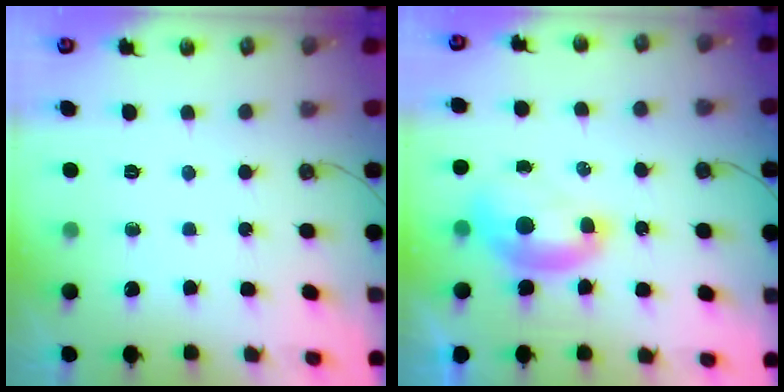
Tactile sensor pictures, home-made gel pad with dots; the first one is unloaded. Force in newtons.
{"total": 2.0, "press": 1.9, "slide": 0.6}